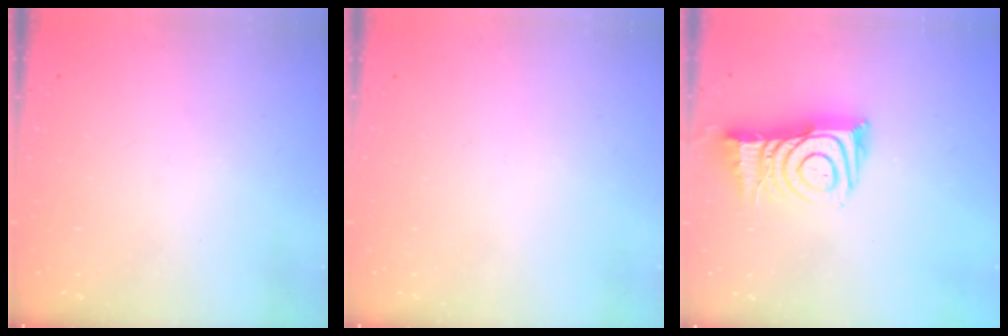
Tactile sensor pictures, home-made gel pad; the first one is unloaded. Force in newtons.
{"total": 1.5, "press": 1.5, "slide": 0.1}
{"total": 12.6, "press": 12.5, "slide": 1.0}